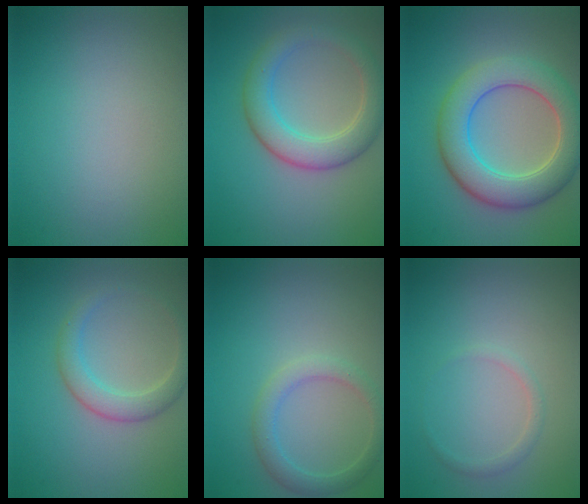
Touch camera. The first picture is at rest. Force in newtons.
{"total": 4.8, "press": 4.8, "slide": 0.4}
{"total": 7.1, "press": 7.1, "slide": 0.1}
{"total": 2.8, "press": 2.8, "slide": 0.0}
{"total": 2.5, "press": 2.5, "slide": 0.1}
{"total": 0.9, "press": 0.9, "slide": 0.1}